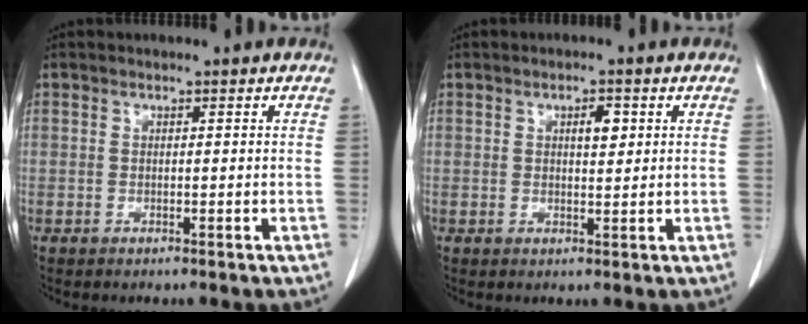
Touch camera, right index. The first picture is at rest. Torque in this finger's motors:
{"motor_torque": [0.02, 0.00, 0.03, 0.03]}